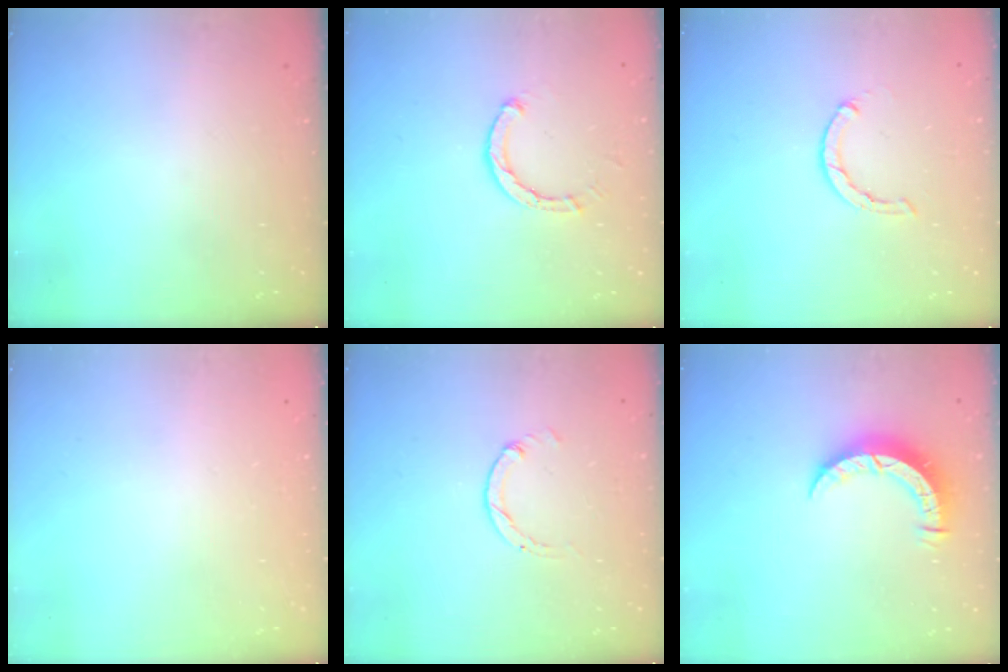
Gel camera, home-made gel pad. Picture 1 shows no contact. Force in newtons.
{"total": 2.6, "press": 2.6, "slide": 0.1}
{"total": 1.2, "press": 1.2, "slide": 0.2}
{"total": 2.6, "press": 2.6, "slide": 0.2}
{"total": 0.0}
{"total": 6.3, "press": 6.3, "slide": 0.6}